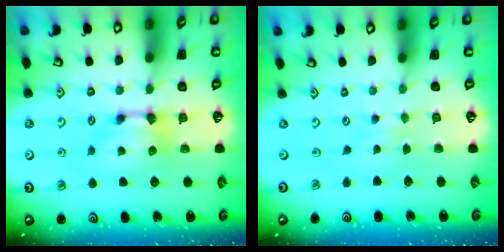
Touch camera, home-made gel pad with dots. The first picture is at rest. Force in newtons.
{"total": 3.5, "press": 3.5, "slide": 0.4}